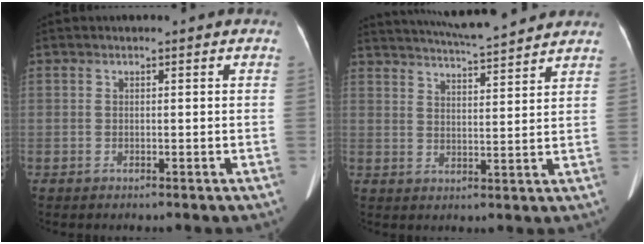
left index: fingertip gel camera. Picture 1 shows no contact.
{"total": 12.7, "force": [11.8, 0.5, 4.8], "torque": [-0.086, 0.016, 0.168]}